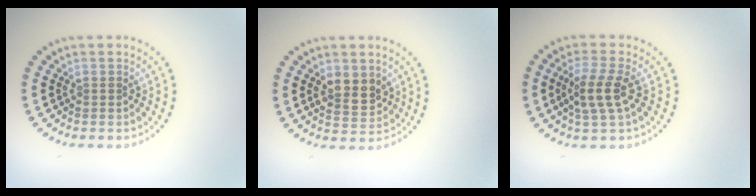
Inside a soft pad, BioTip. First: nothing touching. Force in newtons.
{"total": 3.0, "press": 2.9, "slide": 0.8}
{"total": 3.2, "press": 2.9, "slide": 1.4}